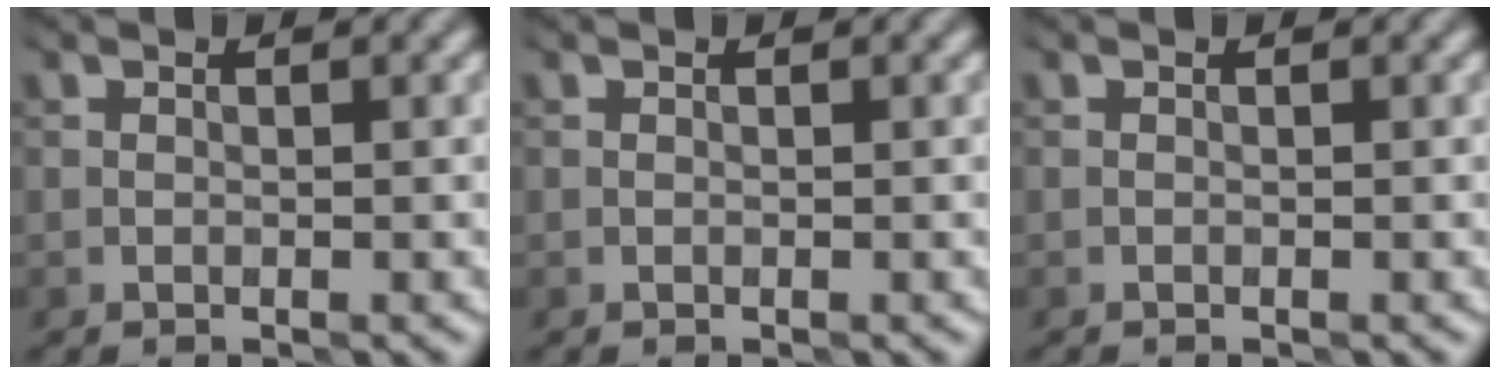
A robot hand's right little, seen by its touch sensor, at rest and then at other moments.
{"total": 0.0}
{"total": 0.0}